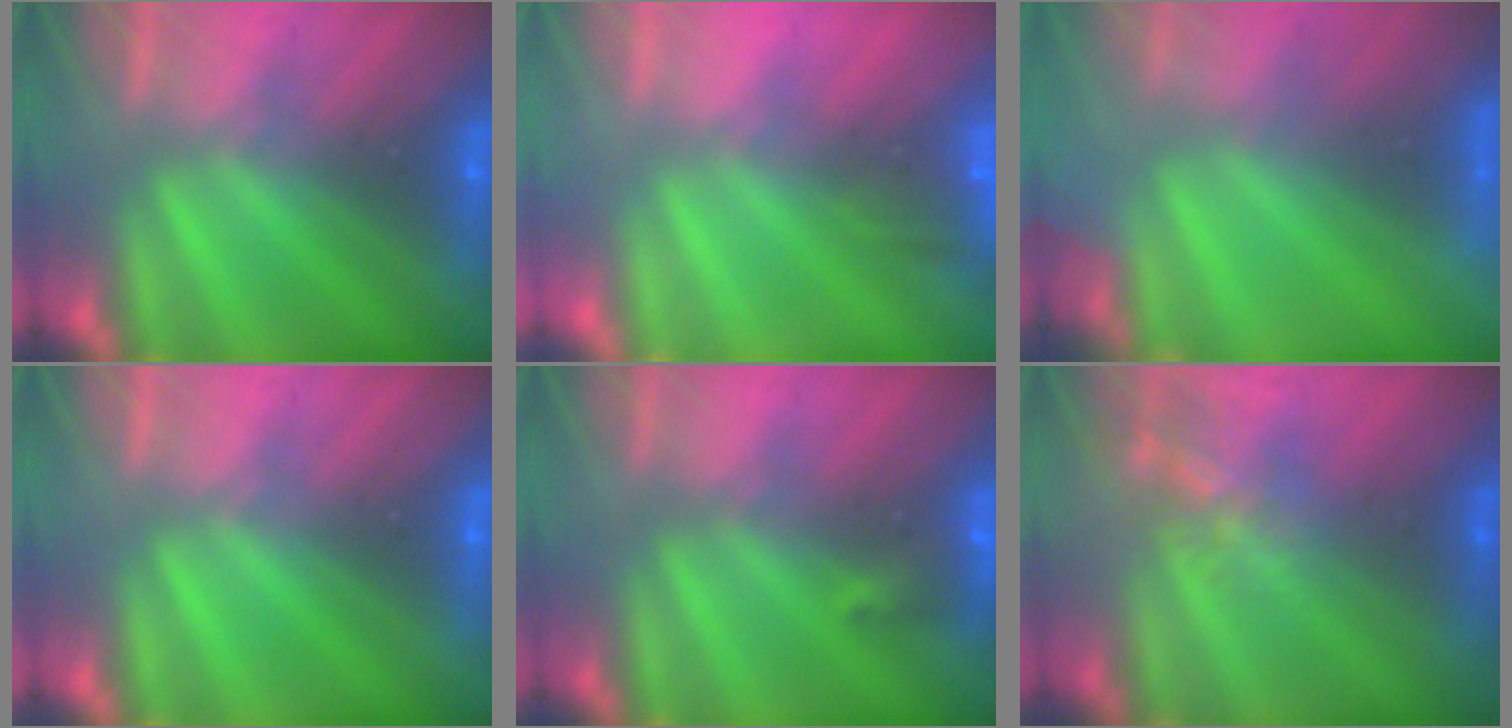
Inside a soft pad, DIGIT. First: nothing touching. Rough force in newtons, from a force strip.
{"total": 4.5}
{"total": 8.6}
{"total": 0.0}
{"total": 2.8}
{"total": 3.6}